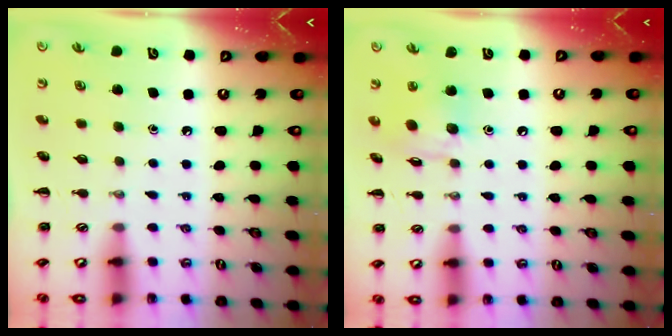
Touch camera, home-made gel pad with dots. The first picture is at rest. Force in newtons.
{"total": 9.4, "press": 9.3, "slide": 1.3}